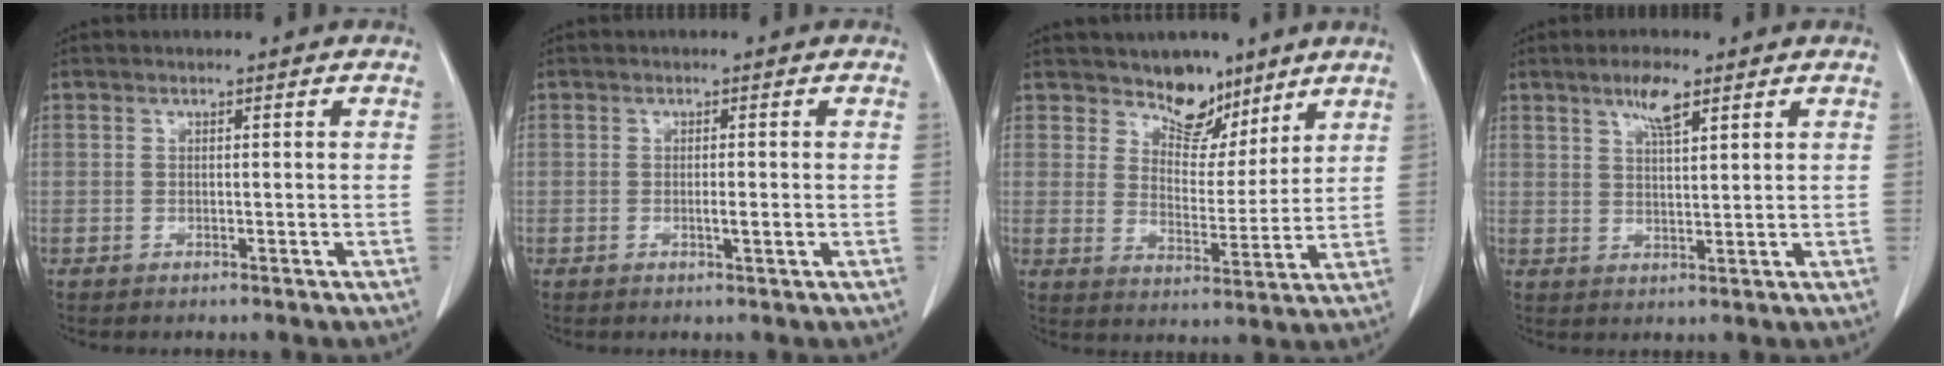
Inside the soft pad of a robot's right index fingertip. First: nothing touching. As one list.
[{"total": 1.6, "force": [-0.3, 0.1, 1.6], "torque": [-0.028, -0.001, -0.003]}, {"total": 7.4, "force": [5.8, 3.9, 2.4], "torque": [-0.023, -0.008, 0.099]}, {"total": 4.6, "force": [3.0, 0.9, 3.4], "torque": [-0.064, 0.003, 0.052]}]